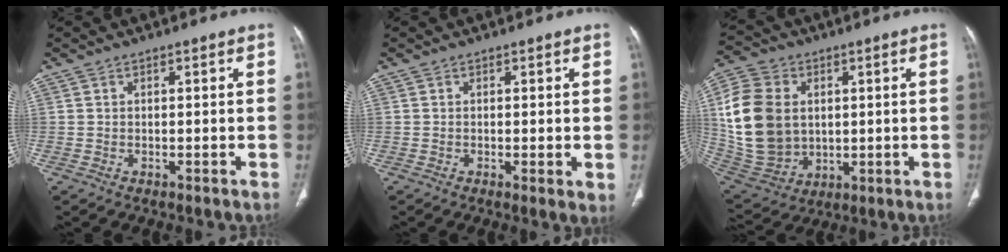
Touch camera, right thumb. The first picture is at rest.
{"total": 2.6, "force": [-0.2, 0.5, 2.6], "torque": [-0.047, -0.012, -0.006]}
{"total": 18.2, "force": [2.8, 13.8, 11.5], "torque": [-0.217, -0.005, 0.068]}